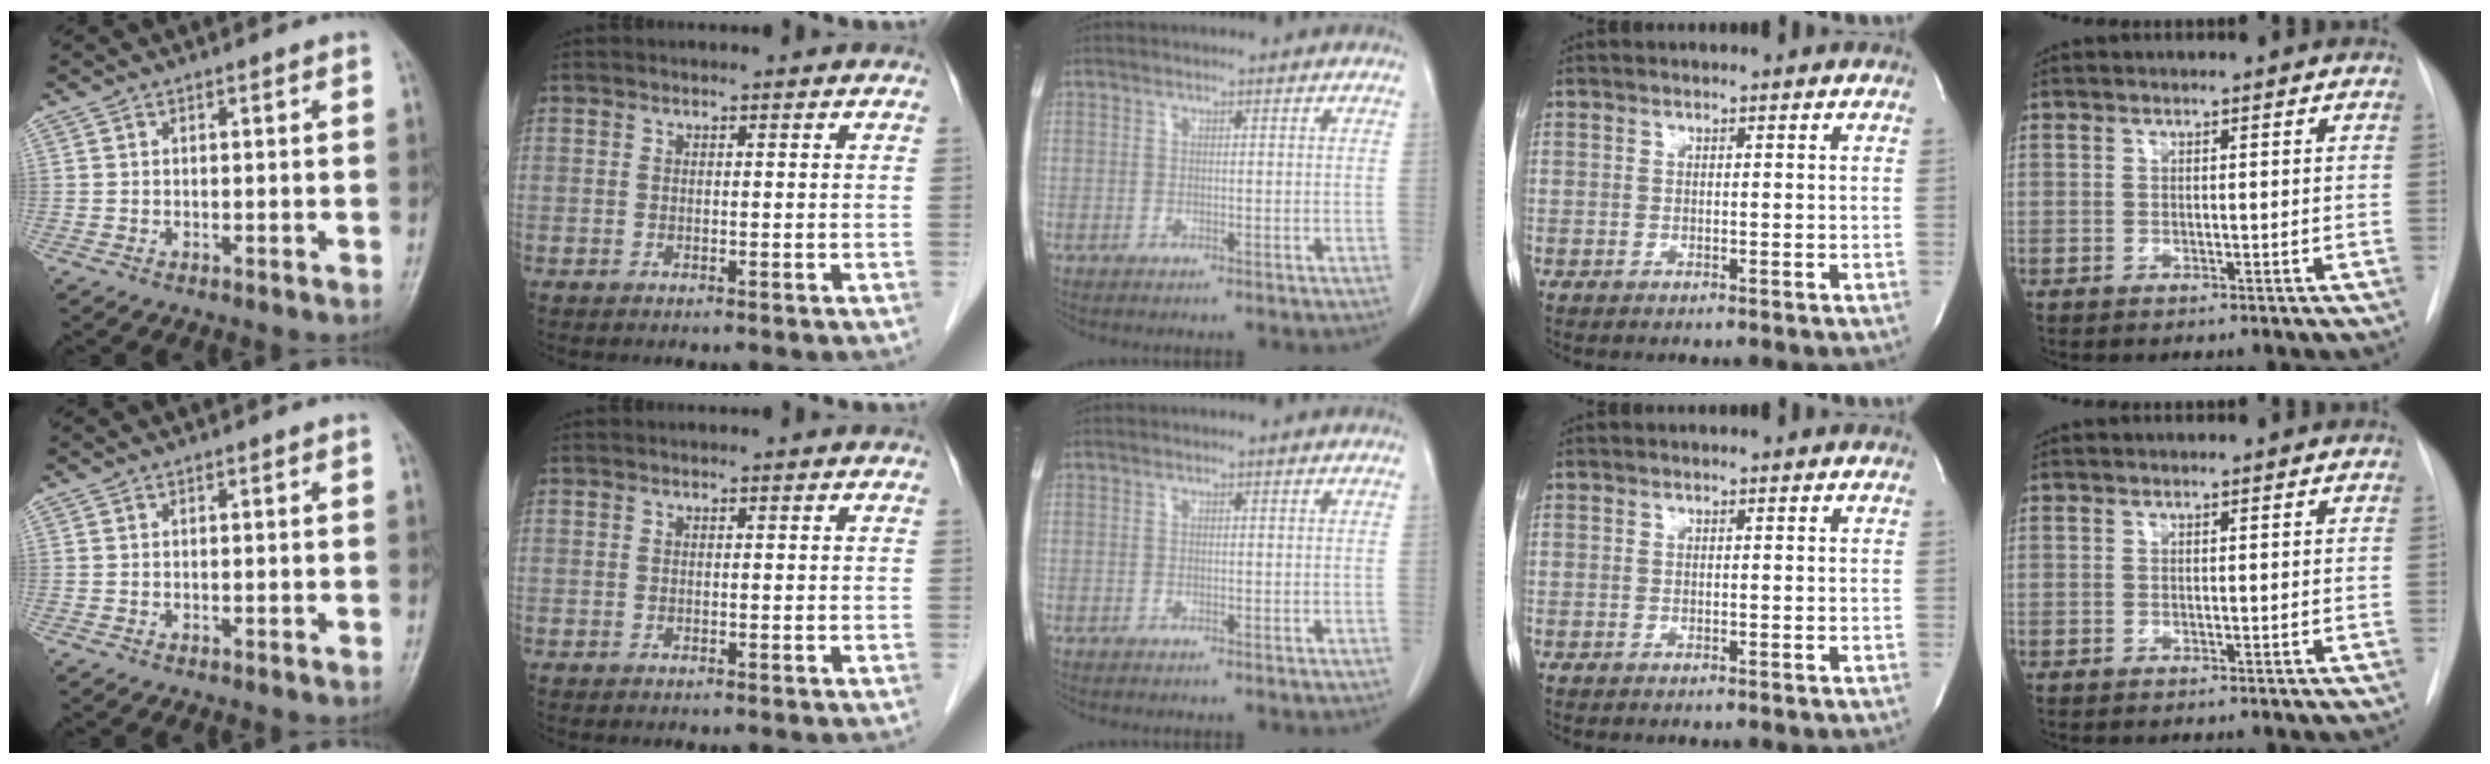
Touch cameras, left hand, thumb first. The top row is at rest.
{}